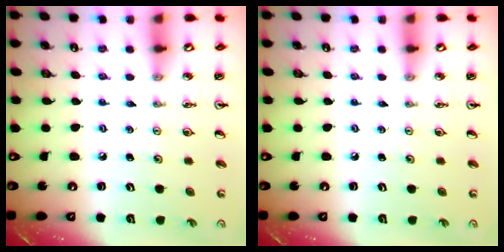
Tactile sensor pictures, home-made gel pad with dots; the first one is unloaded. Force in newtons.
{"total": 0.0}